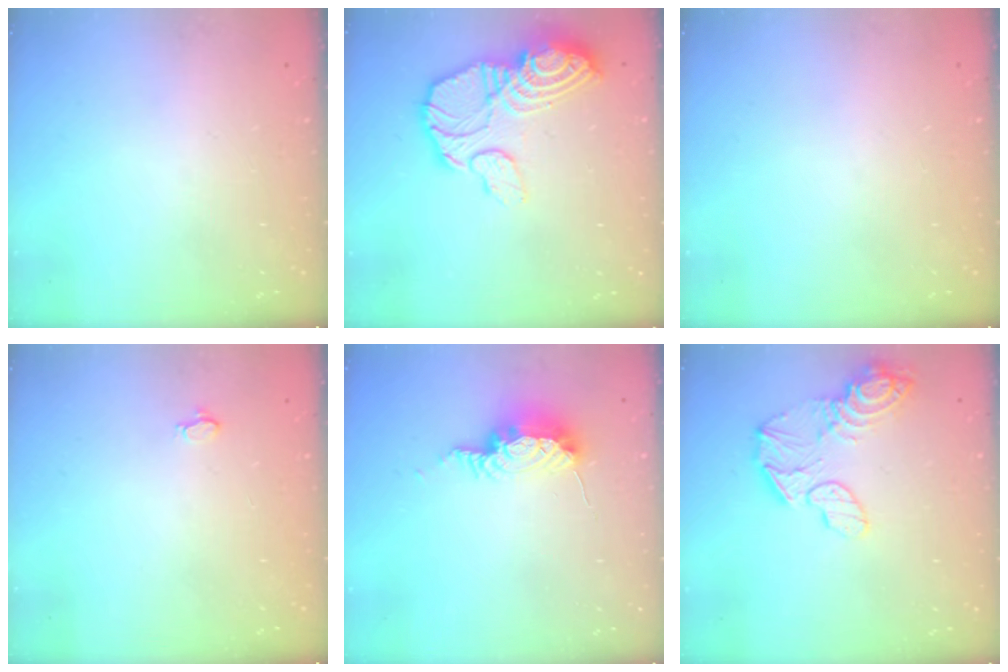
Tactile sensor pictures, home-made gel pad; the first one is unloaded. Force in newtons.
{"total": 18.4, "press": 18.3, "slide": 2.1}
{"total": 0.0}
{"total": 2.8, "press": 2.8, "slide": 0.3}
{"total": 8.2, "press": 8.1, "slide": 1.5}
{"total": 12.6, "press": 12.4, "slide": 2.0}